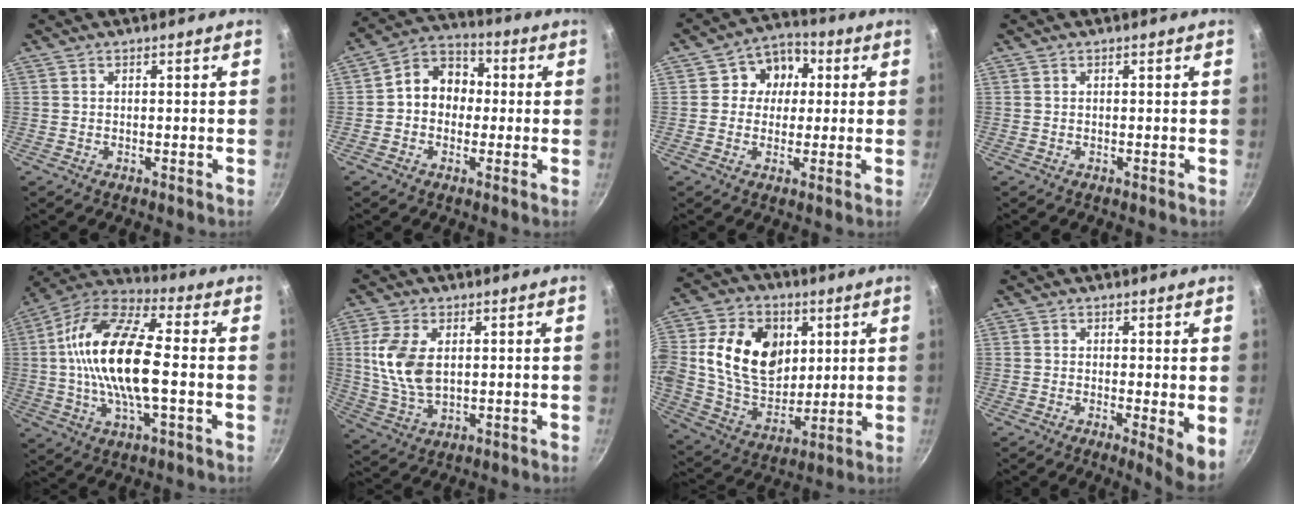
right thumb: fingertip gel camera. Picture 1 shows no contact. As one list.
[{"total": 9.8, "force": [0.2, 8.2, 5.4], "torque": [-0.045, 0.029, -0.019]}, {"total": 8.0, "force": [1.3, 7.1, 3.4], "torque": [-0.007, 0.010, 0.004]}, {"total": 0.0}, {"total": 20.1, "force": [-0.1, 8.0, 18.5], "torque": [-0.348, 0.030, -0.021]}, {"total": 10.5, "force": [1.9, 6.2, 8.3], "torque": [-0.161, -0.013, 0.041]}, {"total": 20.8, "force": [4.6, 15.3, 13.3], "torque": [-0.211, -0.011, 0.081]}, {"total": 5.2, "force": [-0.3, 1.2, 5.0], "torque": [-0.067, -0.017, -0.005]}]